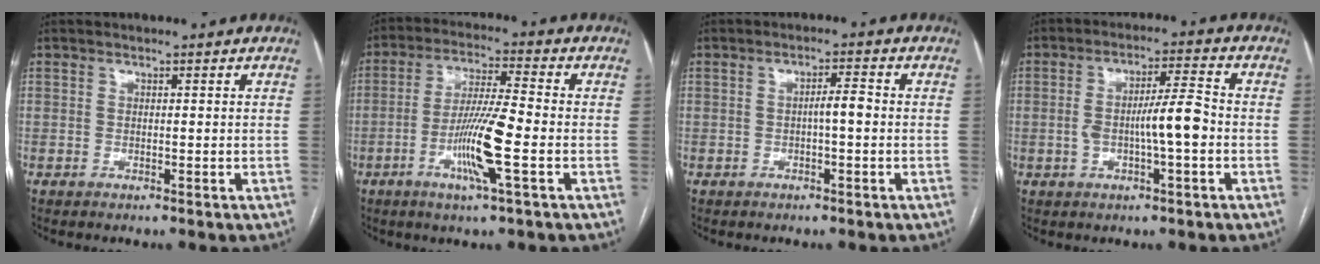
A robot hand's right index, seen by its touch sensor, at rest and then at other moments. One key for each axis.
{"total": 10.3, "fx": -3.1, "fy": 0.0, "fz": 9.9, "tx": -0.193, "ty": -0.008, "tz": -0.062}
{"total": 2.7, "fx": -0.3, "fy": 0.4, "fz": 2.7, "tx": -0.043, "ty": 0.005, "tz": -0.006}
{"total": 7.5, "fx": -1.1, "fy": 0.9, "fz": 7.4, "tx": -0.132, "ty": 0.011, "tz": -0.020}